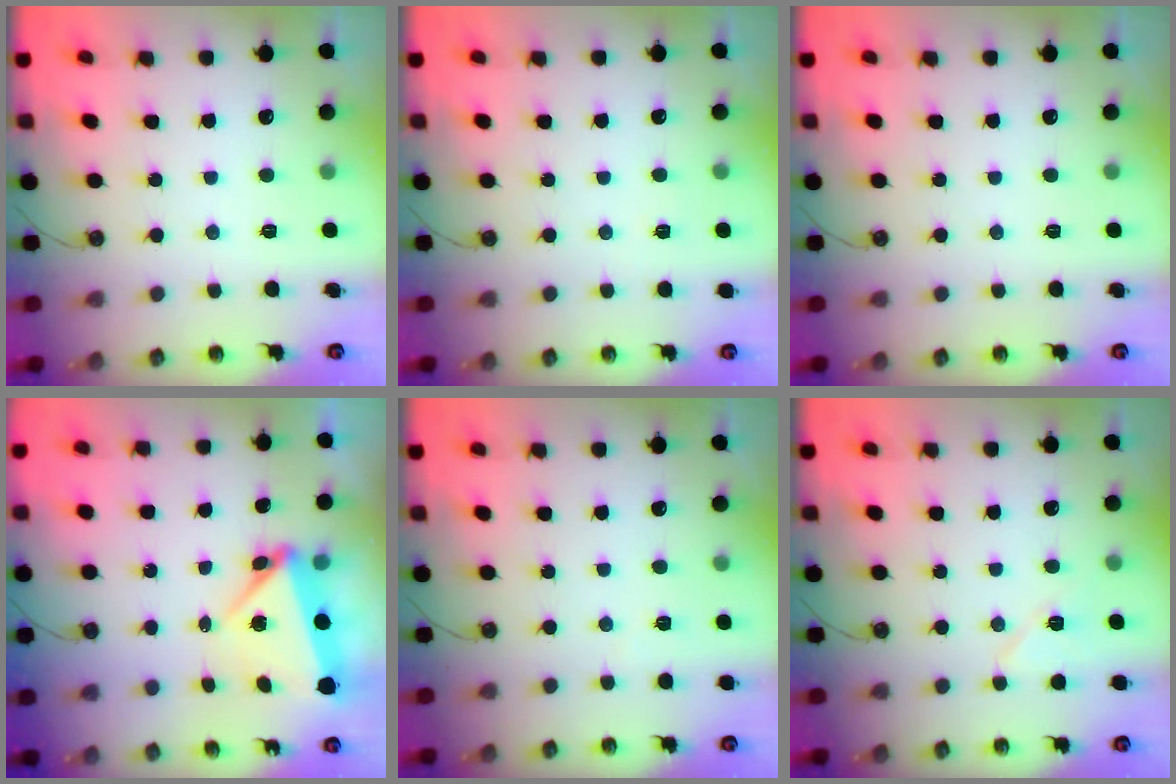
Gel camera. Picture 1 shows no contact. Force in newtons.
{"total": 2.6, "press": 1.3, "slide": 2.2}
{"total": 0.0}
{"total": 5.5, "press": 5.4, "slide": 0.6}
{"total": 1.8, "press": 1.7, "slide": 0.6}
{"total": 7.0, "press": 7.0, "slide": 0.5}